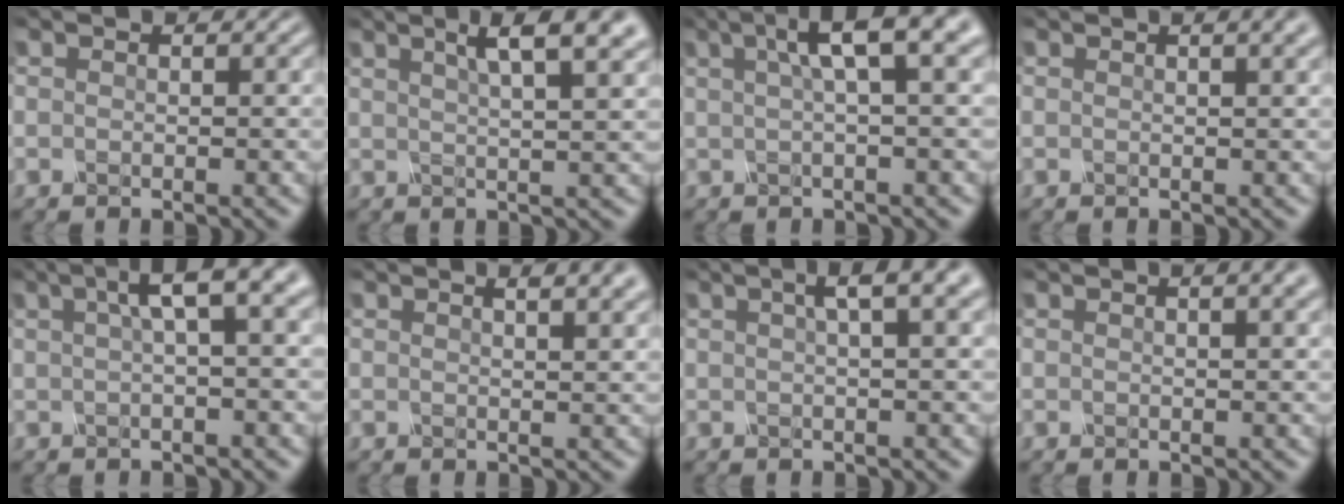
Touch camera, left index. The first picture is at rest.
{"total": 7.3, "force": [3.9, 2.4, 5.7], "torque": [-0.054, 0.033, 0.028]}
{"total": 5.9, "force": [2.3, 1.3, 5.3], "torque": [-0.071, 0.016, 0.029]}
{"total": 3.4, "force": [1.8, 1.2, 2.6], "torque": [-0.020, 0.013, 0.010]}
{"total": 5.0, "force": [1.6, 1.2, 4.5], "torque": [-0.063, 0.017, 0.018]}
{"total": 4.8, "force": [2.8, 2.0, 3.4], "torque": [-0.011, 0.025, 0.004]}
{"total": 4.3, "force": [2.0, 1.0, 3.6], "torque": [-0.046, 0.015, 0.022]}
{"total": 4.0, "force": [2.1, 1.5, 3.0], "torque": [-0.022, 0.017, 0.006]}